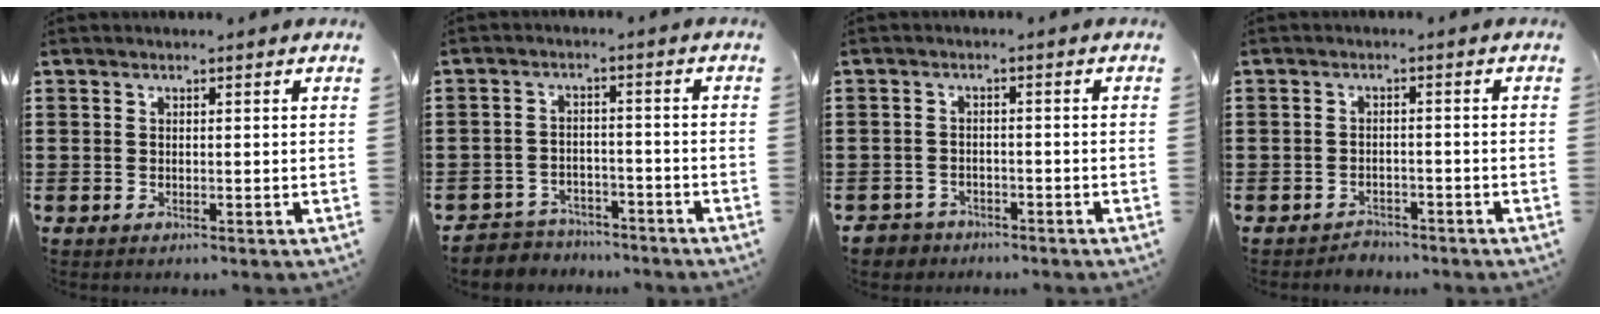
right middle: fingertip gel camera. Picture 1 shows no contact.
{"total": 4.3, "force": [-4.1, 1.1, -0.3], "torque": [-0.009, 0.000, -0.090]}
{"total": 2.9, "force": [-2.7, 1.0, -0.3], "torque": [-0.002, -0.001, -0.061]}
{"total": 2.5, "force": [-2.4, 0.7, -0.3], "torque": [-0.002, 0.001, -0.055]}